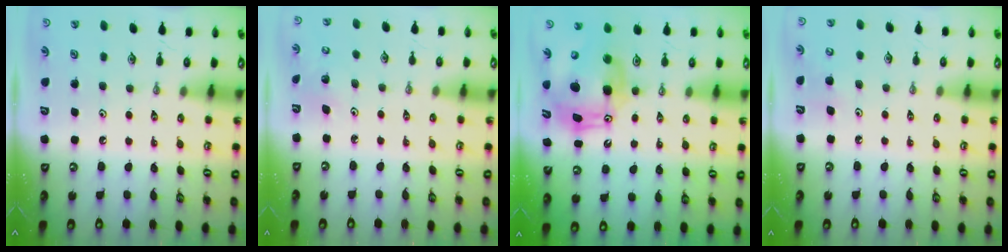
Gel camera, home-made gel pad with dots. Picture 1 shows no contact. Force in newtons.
{"total": 3.1, "press": 3.1, "slide": 0.3}
{"total": 13.1, "press": 13.0, "slide": 2.1}
{"total": 6.7, "press": 6.4, "slide": 1.9}